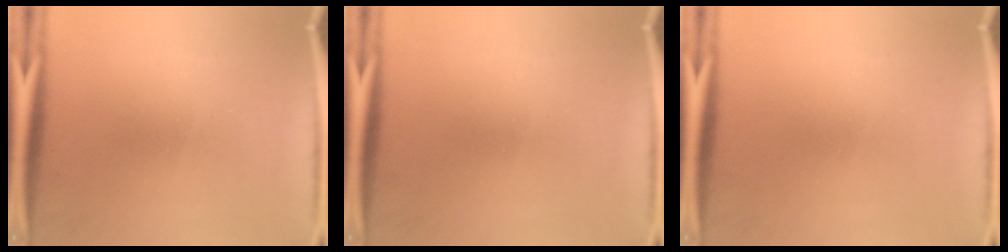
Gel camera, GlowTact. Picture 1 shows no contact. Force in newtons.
{"total": 0.0}
{"total": 0.0}